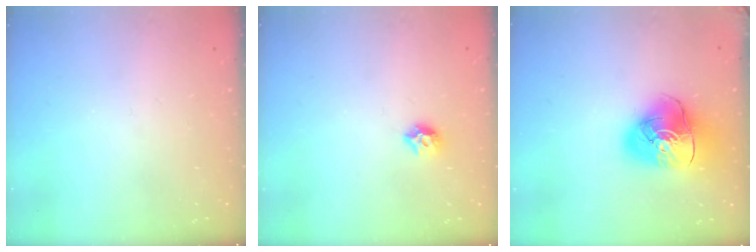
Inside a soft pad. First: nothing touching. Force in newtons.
{"total": 6.4, "press": 6.3, "slide": 0.8}
{"total": 14.6, "press": 14.4, "slide": 2.1}